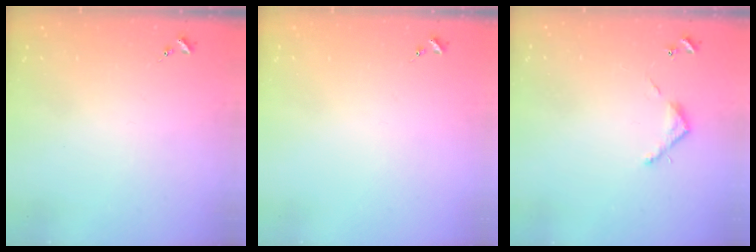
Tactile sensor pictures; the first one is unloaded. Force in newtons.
{"total": 0.0}
{"total": 3.6, "press": 3.6, "slide": 0.2}